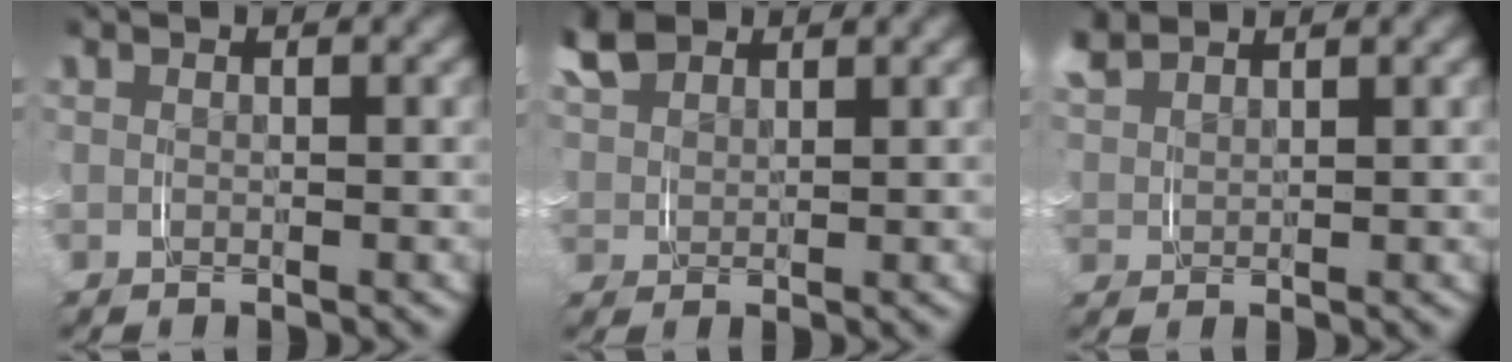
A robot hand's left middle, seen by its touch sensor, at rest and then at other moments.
{"total": 3.3, "force": [2.2, 1.8, 1.5], "torque": [-0.050, -0.001, 0.049]}
{"total": 2.1, "force": [1.9, 0.7, 0.6], "torque": [-0.029, 0.003, 0.041]}